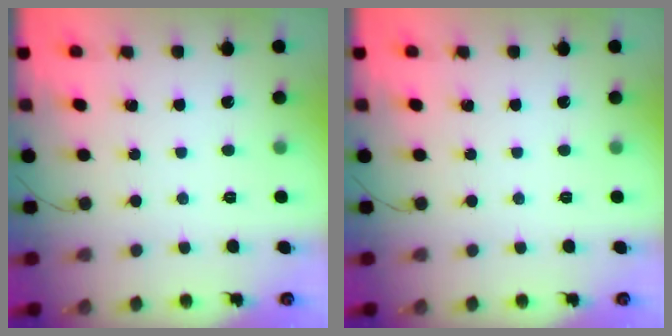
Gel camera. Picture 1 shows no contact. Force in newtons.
{"total": 0.0}